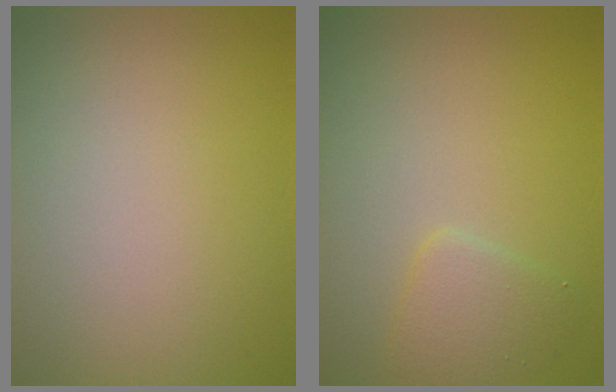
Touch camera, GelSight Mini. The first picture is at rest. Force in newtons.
{"total": 2.0, "press": 2.0, "slide": 0.1}